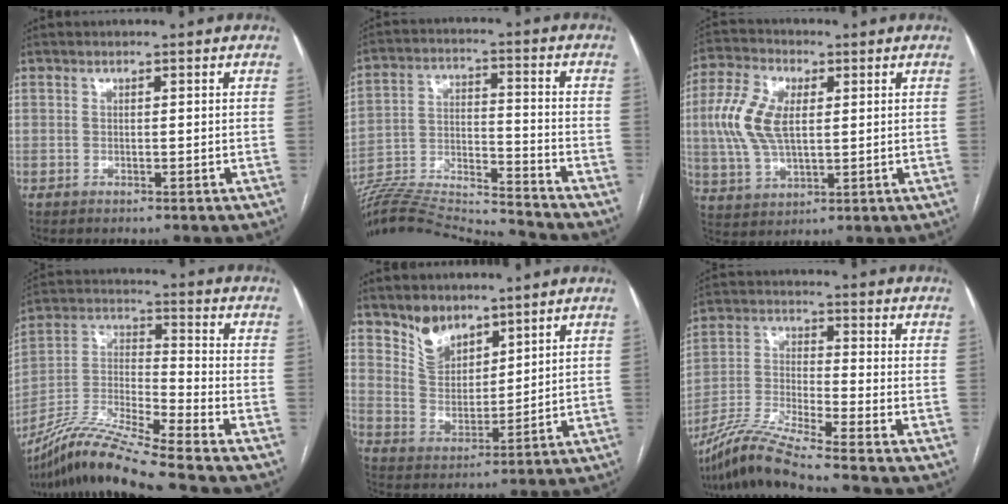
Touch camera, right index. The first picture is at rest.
{"total": 19.6, "force": [-18.9, -0.8, 5.2], "torque": [-0.110, -0.008, -0.310]}
{"total": 10.6, "force": [1.7, 5.2, 9.0], "torque": [-0.217, 0.015, 0.035]}
{"total": 15.1, "force": [-12.6, -1.4, 8.2], "torque": [-0.165, -0.007, -0.236]}
{"total": 7.3, "force": [5.8, 3.6, 2.5], "torque": [-0.054, 0.002, 0.122]}
{"total": 10.0, "force": [-8.7, -1.8, 4.4], "torque": [-0.095, -0.019, -0.167]}